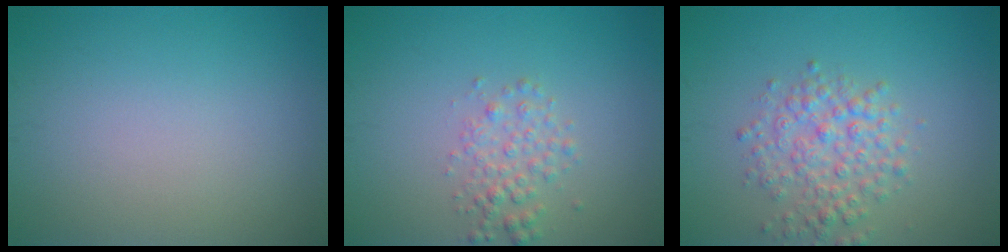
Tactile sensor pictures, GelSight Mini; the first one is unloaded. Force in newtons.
{"total": 2.1, "press": 2.1, "slide": 0.1}
{"total": 3.7, "press": 3.7, "slide": 0.1}